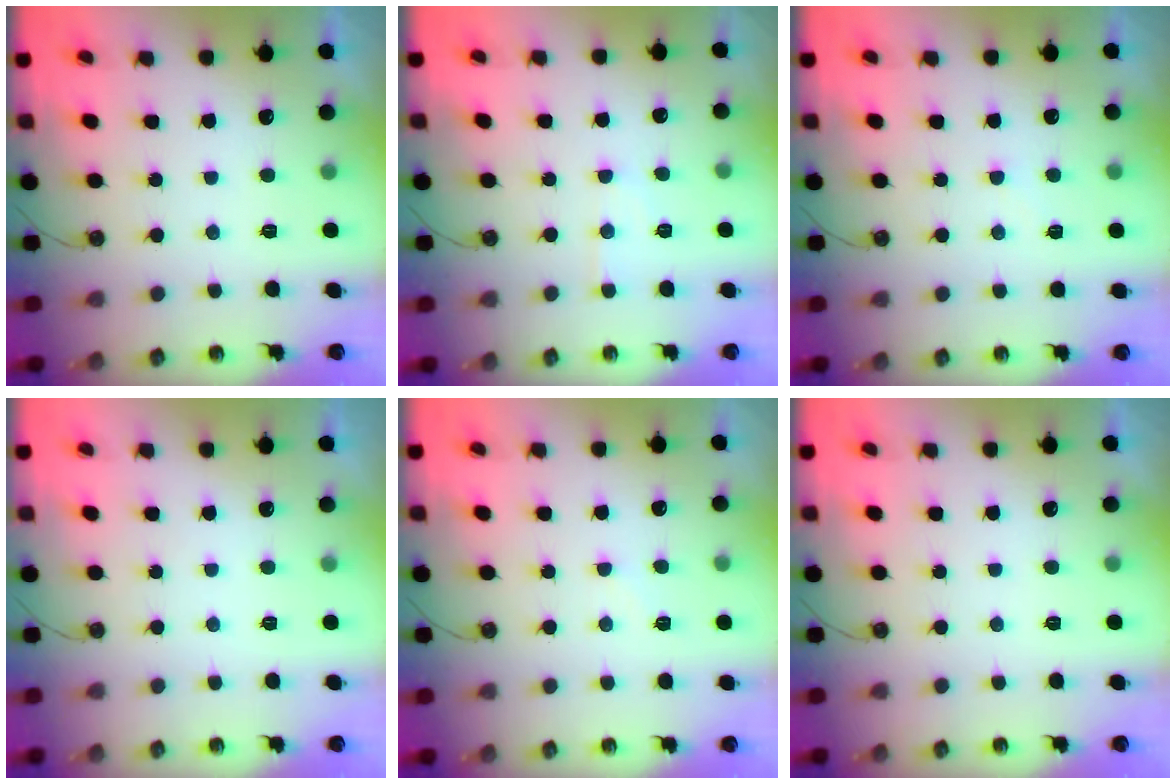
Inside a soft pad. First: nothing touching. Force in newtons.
{"total": 6.3, "press": 6.3, "slide": 0.2}
{"total": 2.8, "press": 2.8, "slide": 0.4}
{"total": 0.0}
{"total": 6.8, "press": 6.8, "slide": 0.6}
{"total": 0.0}